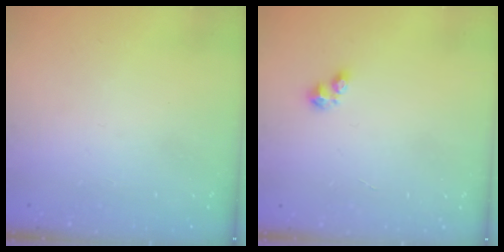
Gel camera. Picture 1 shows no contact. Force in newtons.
{"total": 2.5, "press": 2.5, "slide": 0.4}